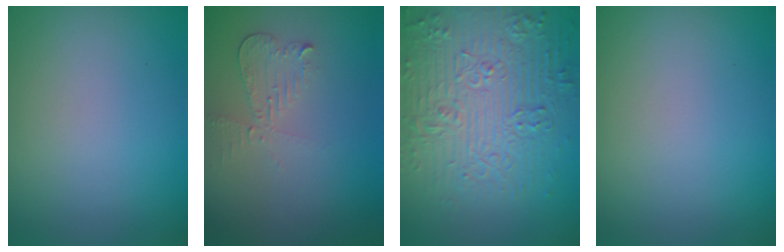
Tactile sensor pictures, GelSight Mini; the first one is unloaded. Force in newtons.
{"total": 2.1, "press": 2.1, "slide": 0.2}
{"total": 9.4, "press": 6.8, "slide": 6.5}
{"total": 0.0}